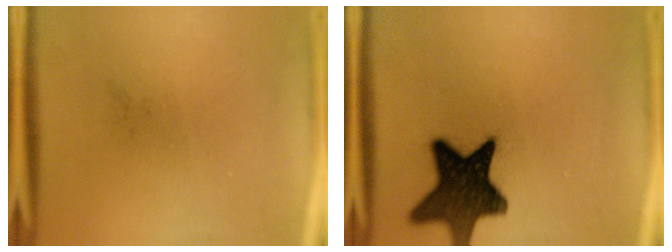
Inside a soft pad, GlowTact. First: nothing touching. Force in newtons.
{"total": 14.9}